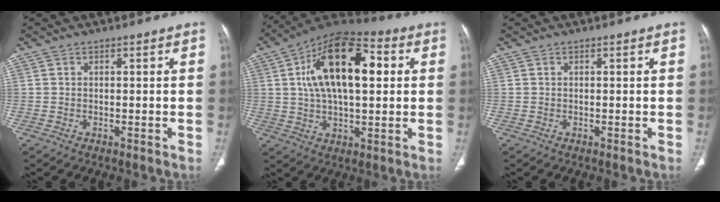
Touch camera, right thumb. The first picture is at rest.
{"total": 19.2, "force": [4.1, 9.5, 16.2], "torque": [-0.249, 0.018, 0.060]}
{"total": 0.0}